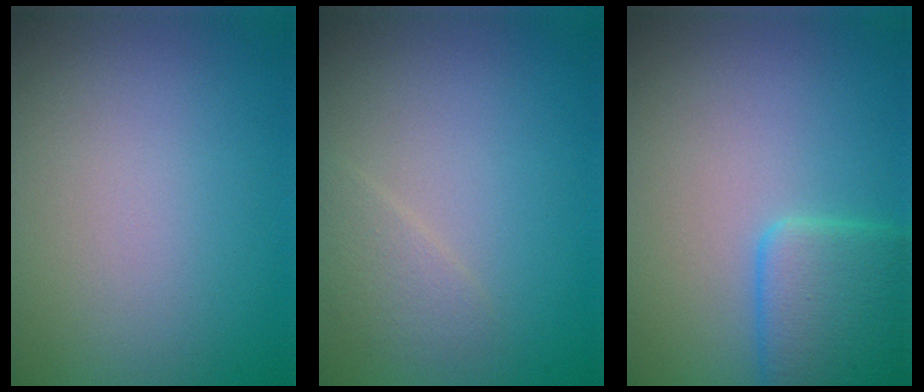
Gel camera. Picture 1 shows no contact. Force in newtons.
{"total": 1.3, "press": 1.3, "slide": 0.1}
{"total": 4.4, "press": 4.4, "slide": 0.2}